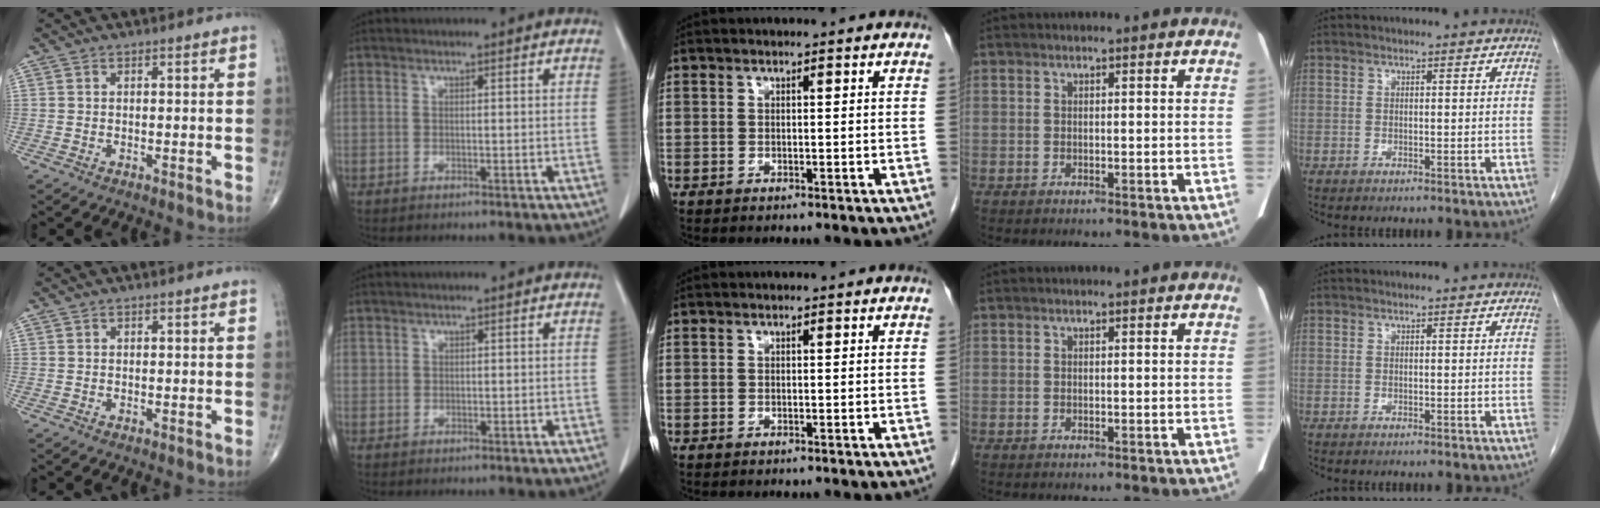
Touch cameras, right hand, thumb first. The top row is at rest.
{"index": {"total": 1.3, "force": [0.5, 1.1, 0.5], "torque": [-0.003, 0.006, 0.011]}}